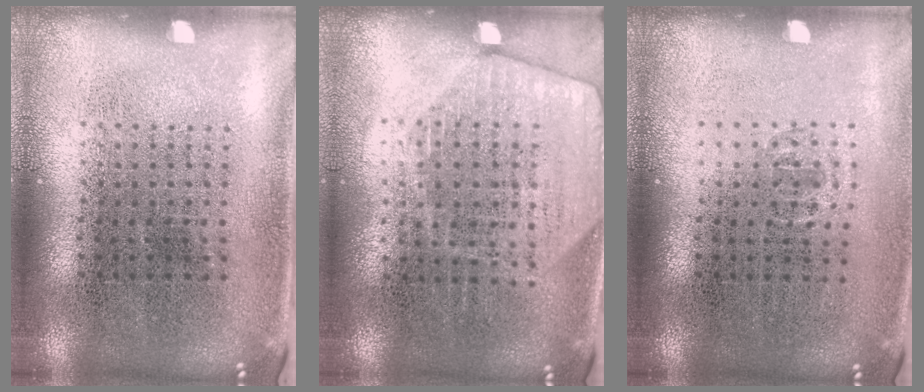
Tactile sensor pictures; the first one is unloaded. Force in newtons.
{"total": 1.7, "press": 1.6, "slide": 0.7}
{"total": 0.6, "press": 0.4, "slide": 0.4}